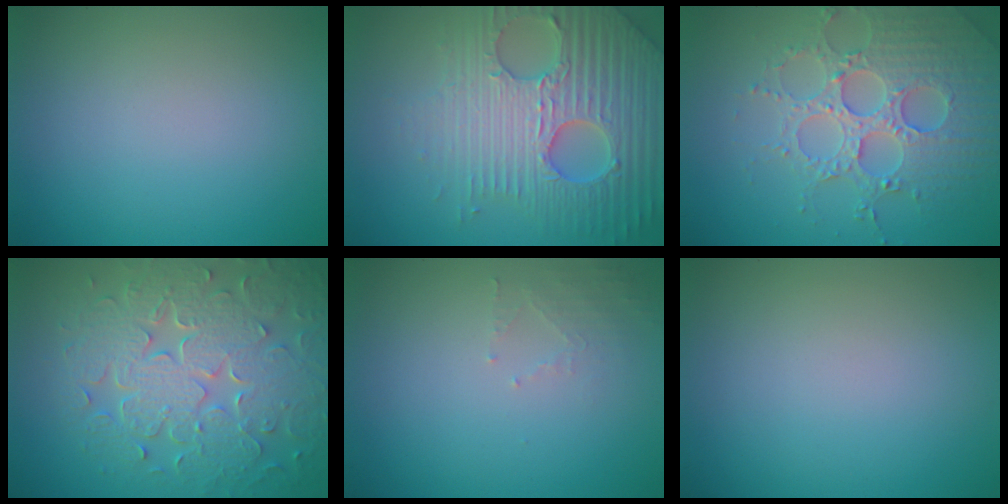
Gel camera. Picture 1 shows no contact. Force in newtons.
{"total": 7.1, "press": 6.8, "slide": 1.8}
{"total": 5.1, "press": 5.0, "slide": 1.1}
{"total": 8.7, "press": 6.3, "slide": 6.0}
{"total": 1.4, "press": 1.3, "slide": 0.3}
{"total": 0.0}